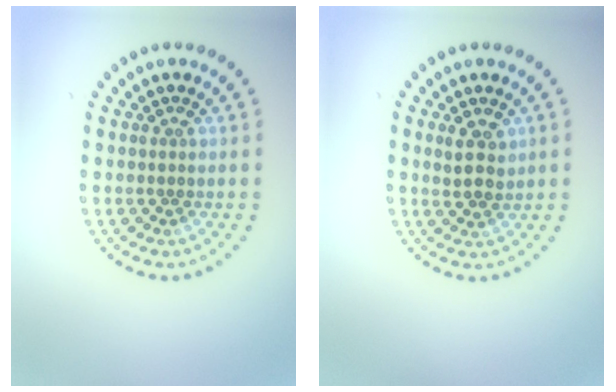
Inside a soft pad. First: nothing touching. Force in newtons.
{"total": 2.3, "press": 2.2, "slide": 0.7}